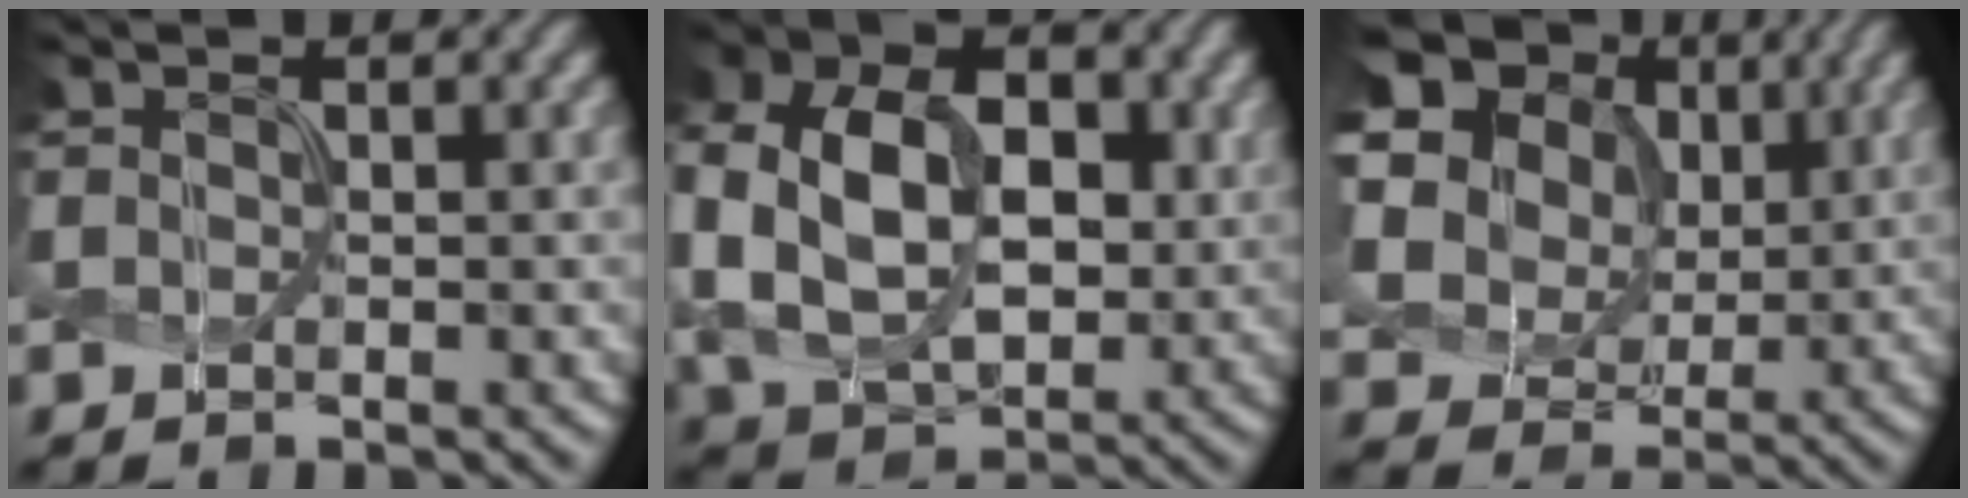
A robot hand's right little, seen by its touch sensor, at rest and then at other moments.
{"total": 11.4, "force": [-0.2, 8.2, 7.9], "torque": [-0.164, -0.002, -0.001]}
{"total": 15.1, "force": [4.7, 12.2, 7.6], "torque": [-0.197, 0.034, 0.090]}